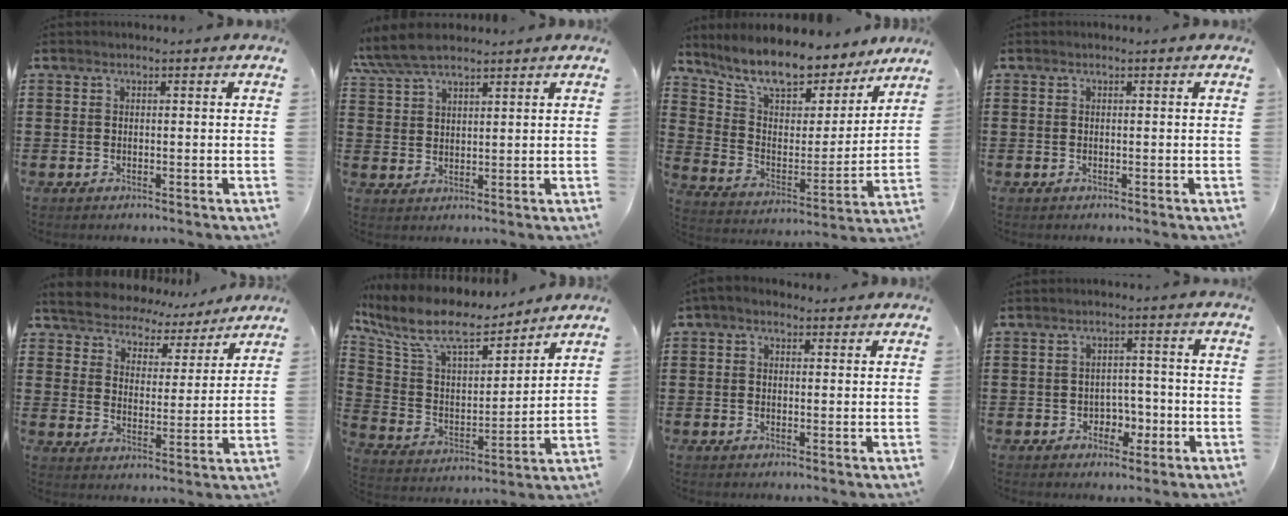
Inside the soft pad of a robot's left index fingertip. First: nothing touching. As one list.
[{"total": 5.9, "force": [4.8, 1.7, 3.0], "torque": [-0.071, -0.003, 0.091]}, {"total": 10.6, "force": [9.4, 2.4, 4.1], "torque": [-0.111, -0.069, 0.162]}, {"total": 0.0}, {"total": 5.1, "force": [5.0, 0.7, -0.4], "torque": [-0.024, -0.040, 0.085]}, {"total": 10.6, "force": [8.3, 3.1, 5.9], "torque": [-0.150, -0.044, 0.143]}, {"total": 1.6, "force": [0.7, 1.0, 1.0], "torque": [-0.020, 0.007, 0.013]}, {"total": 3.4, "force": [-1.6, 2.5, 1.6], "torque": [-0.030, 0.001, -0.037]}]